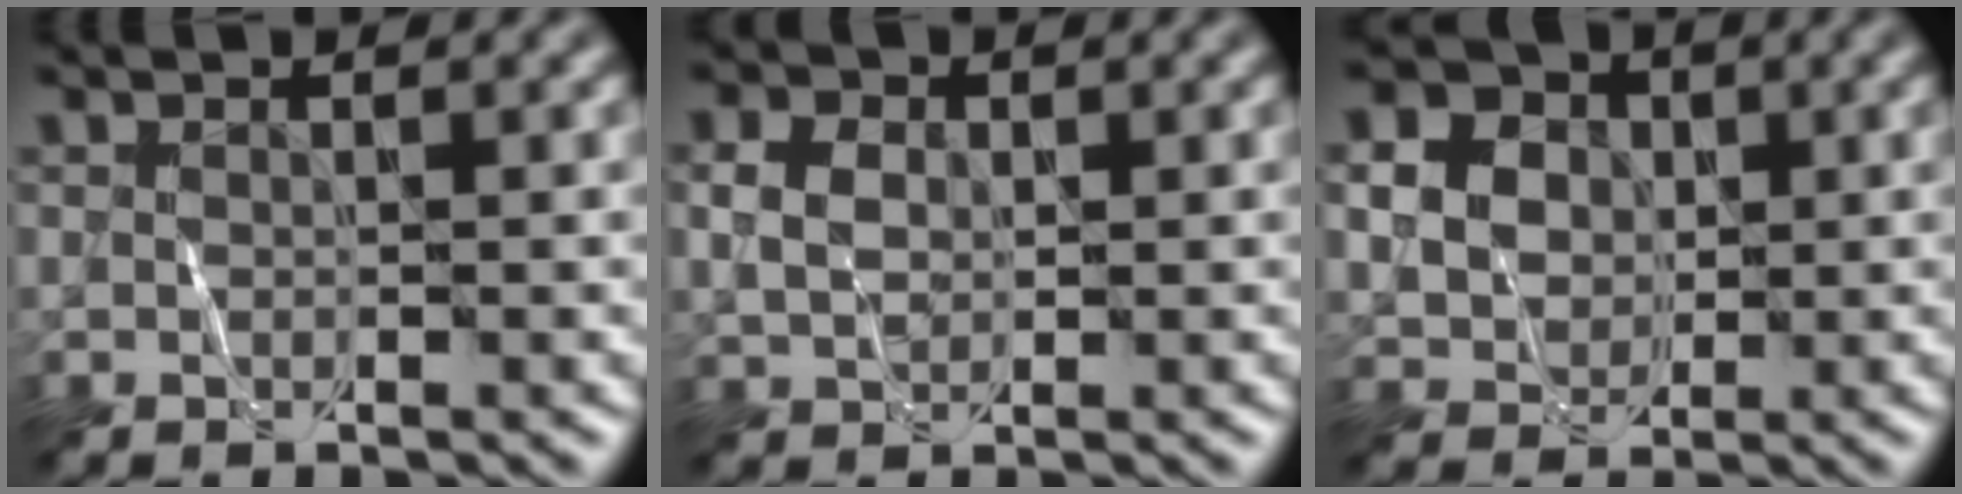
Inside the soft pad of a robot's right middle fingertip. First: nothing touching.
{"total": 2.8, "force": [0.4, 2.1, 1.7], "torque": [-0.040, 0.004, 0.005]}
{"total": 4.2, "force": [0.6, 3.6, 2.1], "torque": [-0.042, 0.005, 0.008]}